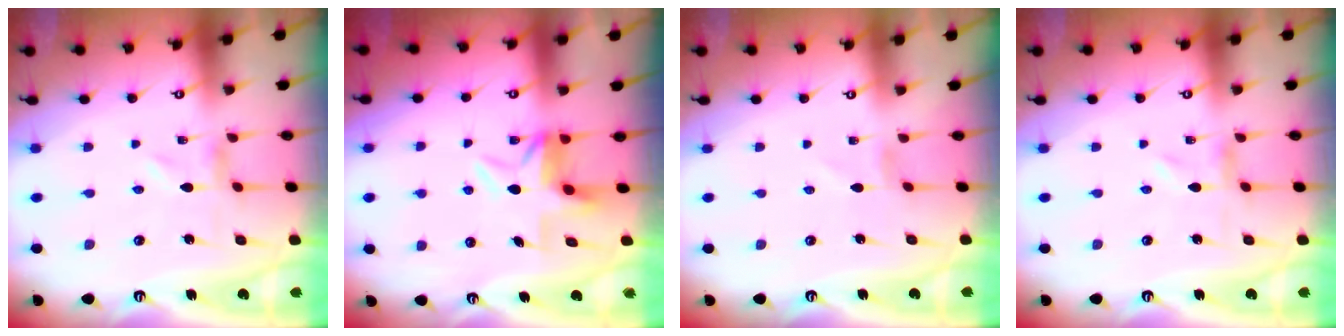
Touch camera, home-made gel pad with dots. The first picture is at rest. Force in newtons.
{"total": 4.6, "press": 4.6, "slide": 0.7}
{"total": 0.5, "press": 0.5, "slide": 0.1}
{"total": 0.0}